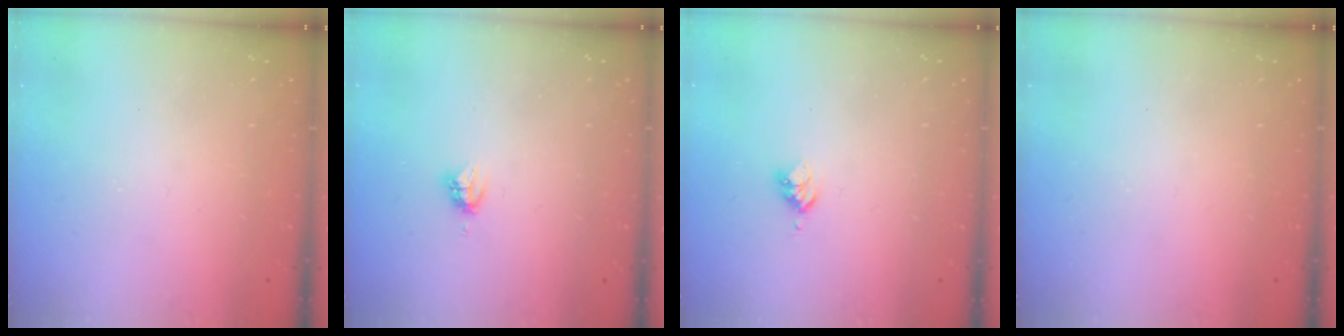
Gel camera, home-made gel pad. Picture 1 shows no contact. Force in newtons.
{"total": 3.2, "press": 3.2, "slide": 0.4}
{"total": 3.0, "press": 2.9, "slide": 0.4}
{"total": 0.0}